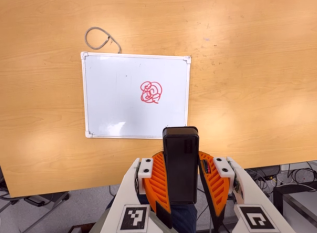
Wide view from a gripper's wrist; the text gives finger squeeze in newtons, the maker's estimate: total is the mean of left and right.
{"total": 8.0, "left": 7.0, "right": 8.9}